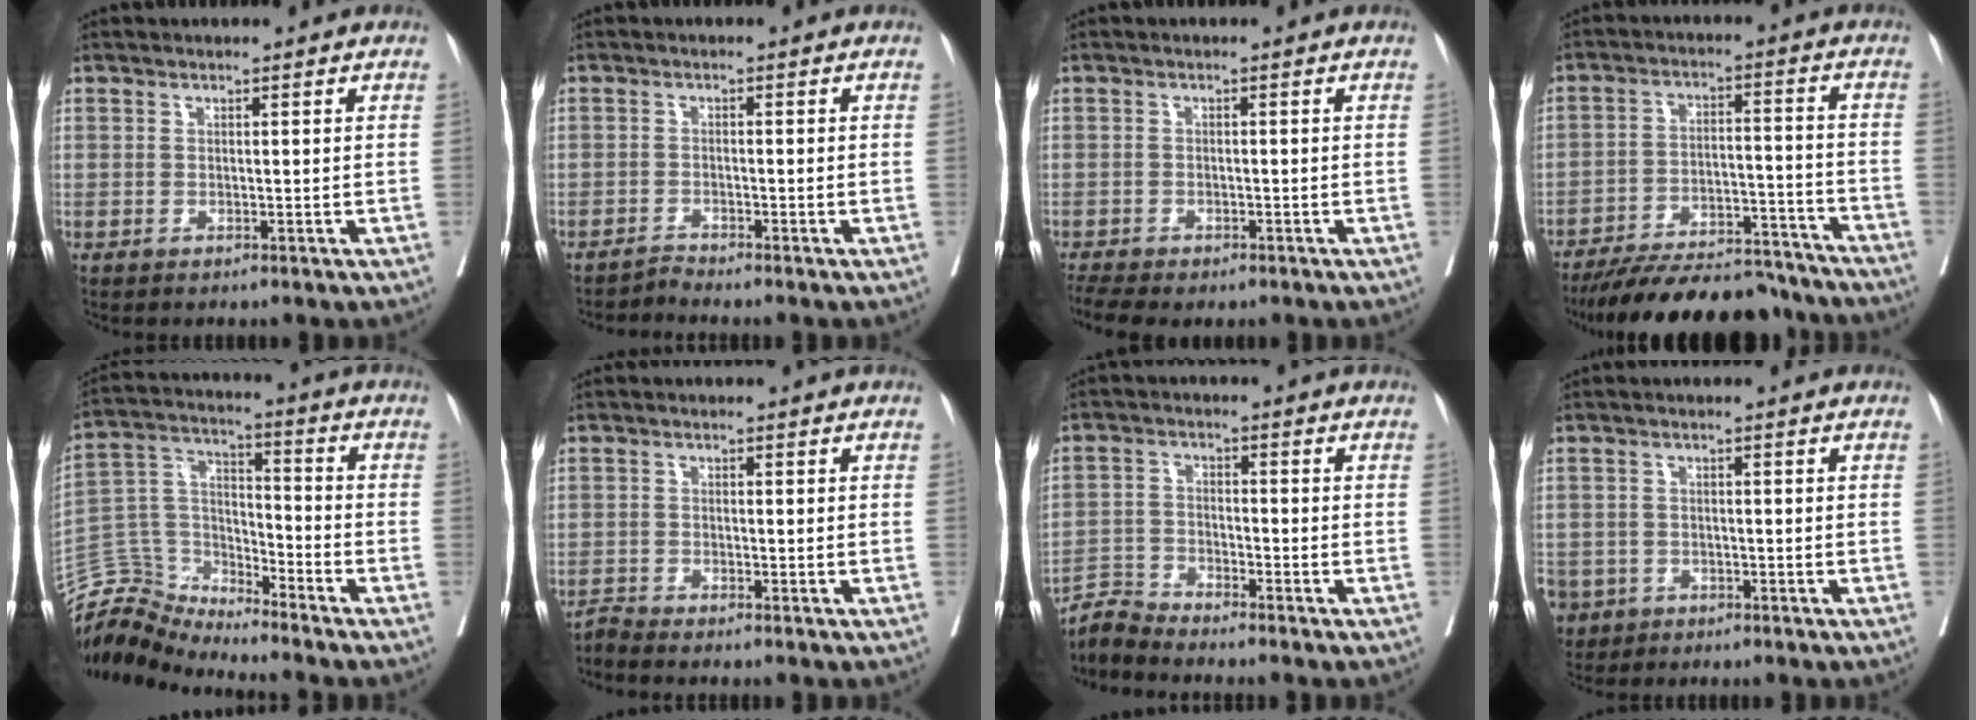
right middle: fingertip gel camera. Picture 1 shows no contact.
{"total": 1.6, "force": [-1.4, -0.6, -0.4], "torque": [0.011, -0.008, -0.028]}
{"total": 5.6, "force": [-4.3, 2.1, 2.8], "torque": [-0.046, -0.005, -0.066]}
{"total": 18.8, "force": [-17.1, 4.8, 6.1], "torque": [-0.096, 0.011, -0.248]}
{"total": 8.8, "force": [-8.7, 0.9, -1.3], "torque": [0.020, 0.065, -0.171]}
{"total": 1.7, "force": [-1.6, -0.6, -0.2], "torque": [0.006, -0.008, -0.035]}
{"total": 4.3, "force": [-4.2, -0.8, -0.8], "torque": [0.011, -0.010, -0.083]}
{"total": 6.8, "force": [-3.6, 5.5, 1.5], "torque": [-0.044, 0.003, -0.059]}